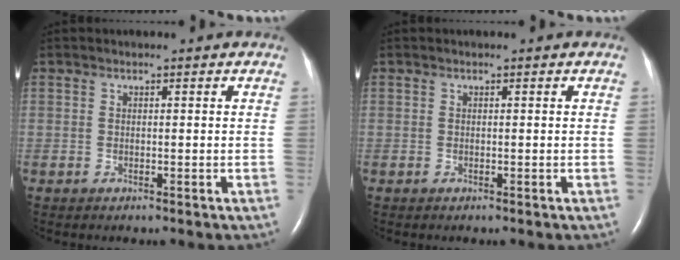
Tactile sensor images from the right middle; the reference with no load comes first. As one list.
[{"total": 0.0}]